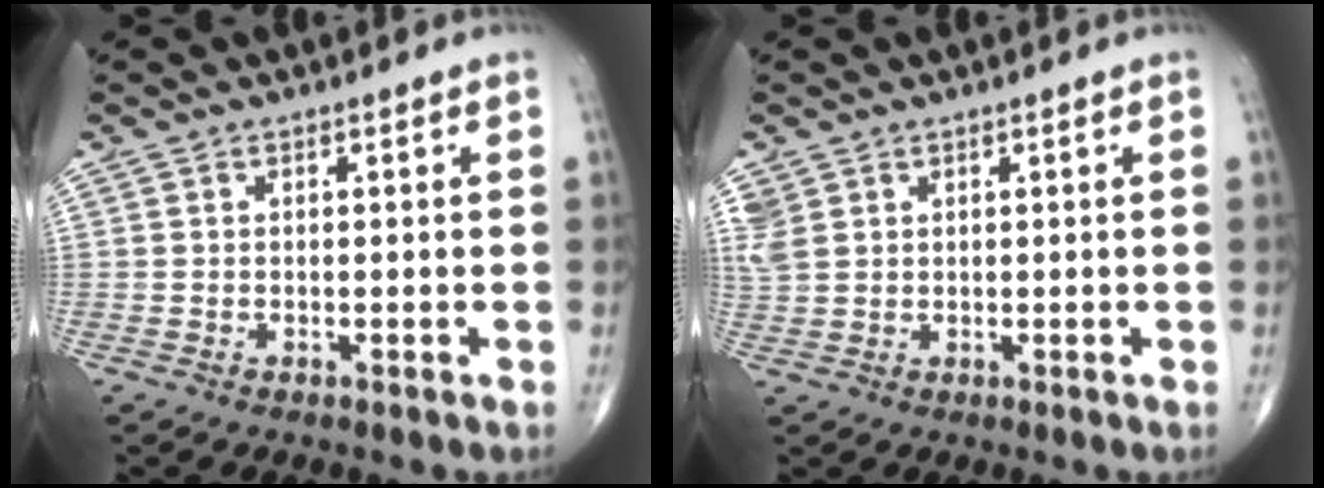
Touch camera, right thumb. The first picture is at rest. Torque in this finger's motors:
{"motor_torque": [0.00, 0.02, 0.15, 0.23, 0.00]}